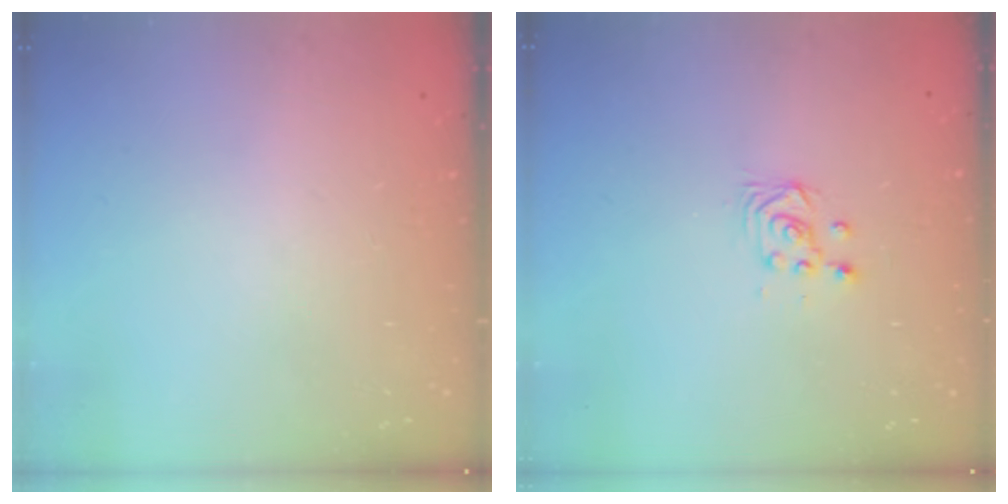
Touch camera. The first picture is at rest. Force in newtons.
{"total": 3.6, "press": 3.6, "slide": 0.3}